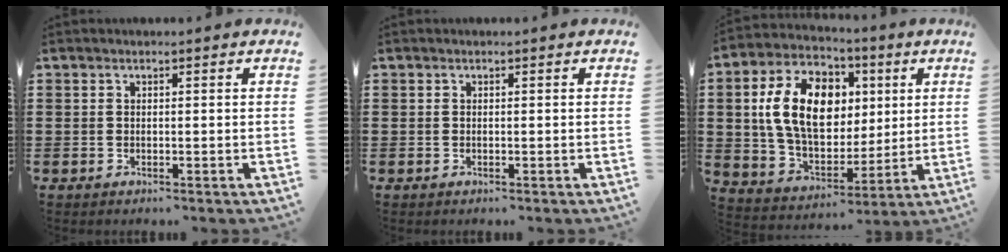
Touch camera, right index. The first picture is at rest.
{"total": 0.0}
{"total": 14.7, "force": [2.6, 9.8, 10.6], "torque": [-0.236, 0.013, 0.043]}